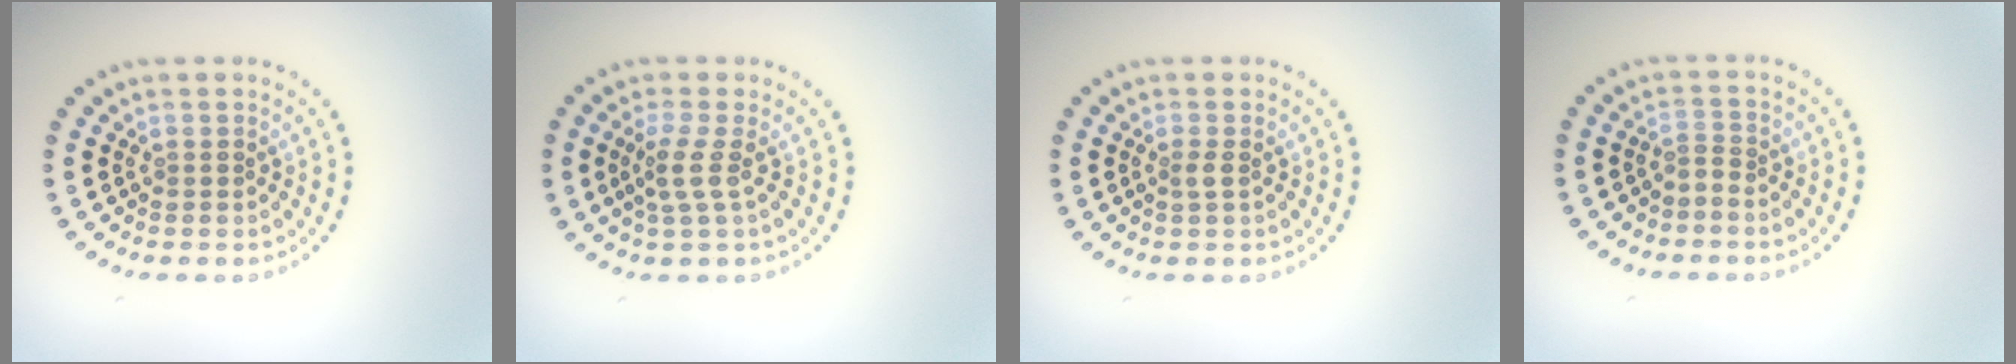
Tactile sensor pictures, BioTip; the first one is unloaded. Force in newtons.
{"total": 2.1, "press": 1.5, "slide": 1.5}
{"total": 0.8, "press": 0.5, "slide": 0.5}
{"total": 0.9, "press": 0.3, "slide": 0.9}